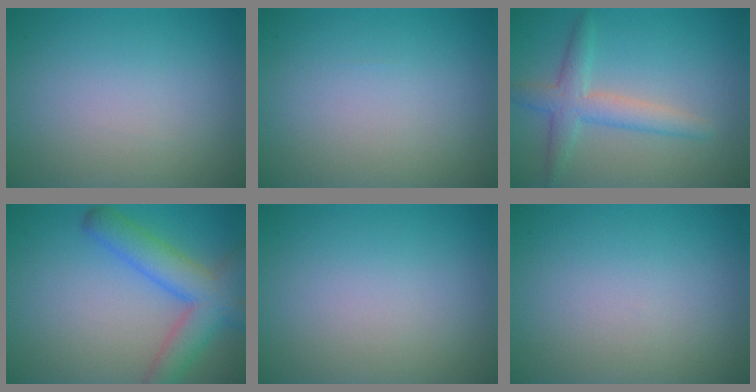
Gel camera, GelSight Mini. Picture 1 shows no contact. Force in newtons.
{"total": 0.0}
{"total": 2.8, "press": 2.8, "slide": 0.2}
{"total": 6.2, "press": 6.1, "slide": 0.4}
{"total": 0.0}
{"total": 0.0}